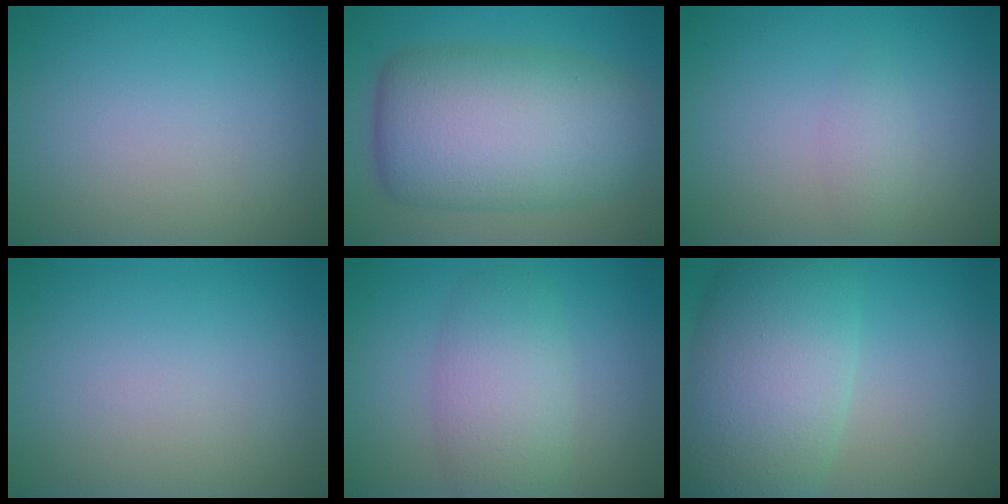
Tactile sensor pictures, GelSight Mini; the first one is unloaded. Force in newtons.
{"total": 11.4, "press": 11.4, "slide": 0.1}
{"total": 1.2, "press": 1.2, "slide": 0.0}
{"total": 0.0}
{"total": 4.9, "press": 4.9, "slide": 0.2}
{"total": 9.6, "press": 9.6, "slide": 0.3}